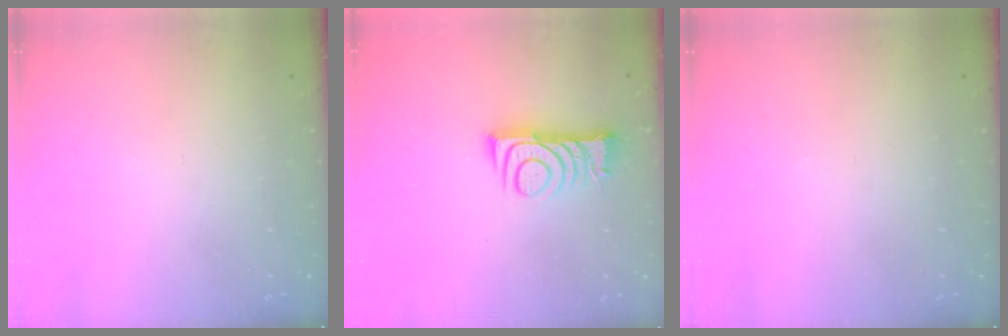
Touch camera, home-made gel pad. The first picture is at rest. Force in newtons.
{"total": 9.2, "press": 9.2, "slide": 0.3}
{"total": 0.0}